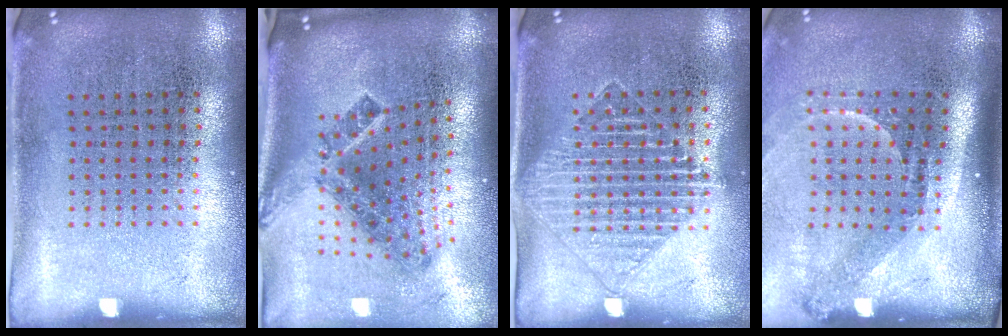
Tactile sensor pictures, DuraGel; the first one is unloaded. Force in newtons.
{"total": 2.0, "press": 1.3, "slide": 1.6}
{"total": 1.6, "press": 1.4, "slide": 0.8}
{"total": 2.2, "press": 1.5, "slide": 1.6}